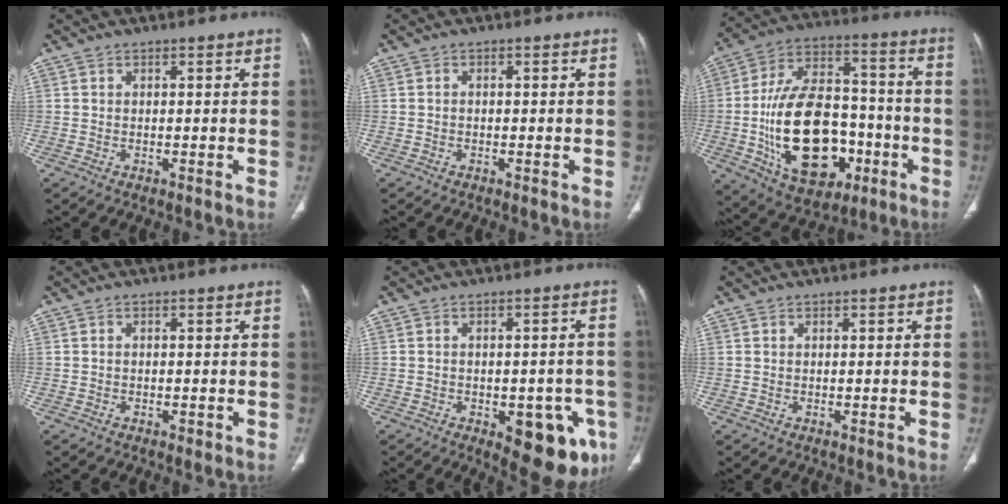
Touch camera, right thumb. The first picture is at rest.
{"total": 0.0}
{"total": 25.5, "force": [-6.4, 15.6, 19.2], "torque": [-0.306, 0.037, -0.084]}
{"total": 0.7, "force": [-0.4, 0.4, 0.4], "torque": [-0.004, 0.001, -0.005]}
{"total": 13.4, "force": [-5.4, 6.3, 10.5], "torque": [-0.094, 0.011, -0.055]}
{"total": 0.0}